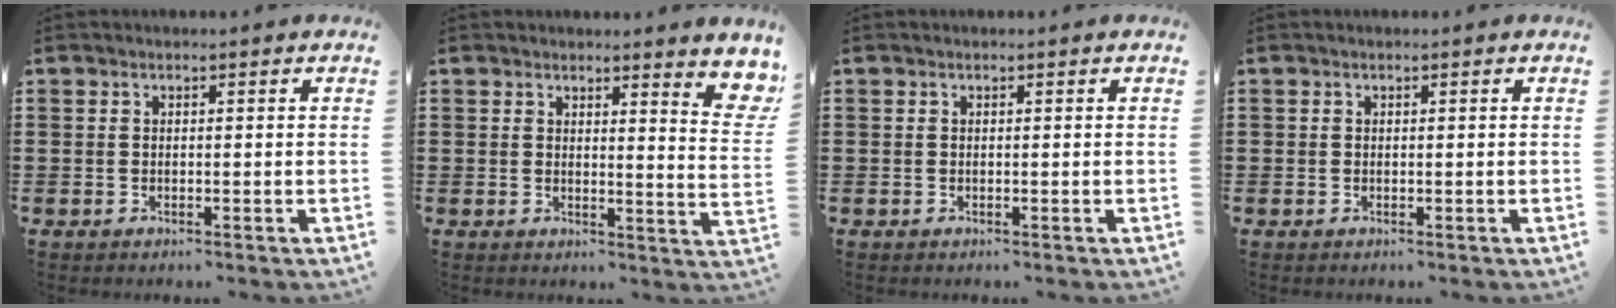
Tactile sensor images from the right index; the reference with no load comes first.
{"total": 3.7, "force": [3.2, 0.1, 1.9], "torque": [-0.026, -0.018, 0.050]}
{"total": 0.0}
{"total": 0.0}